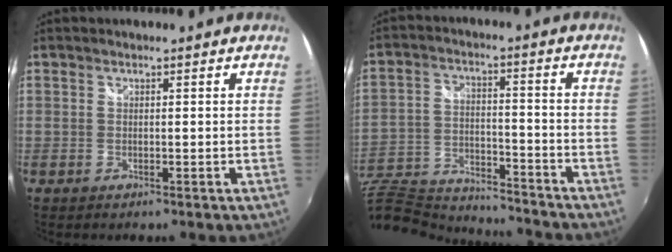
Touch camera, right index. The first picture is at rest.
{"total": 22.7, "force": [-18.2, 9.1, 10.0], "torque": [-0.236, -0.017, -0.281]}